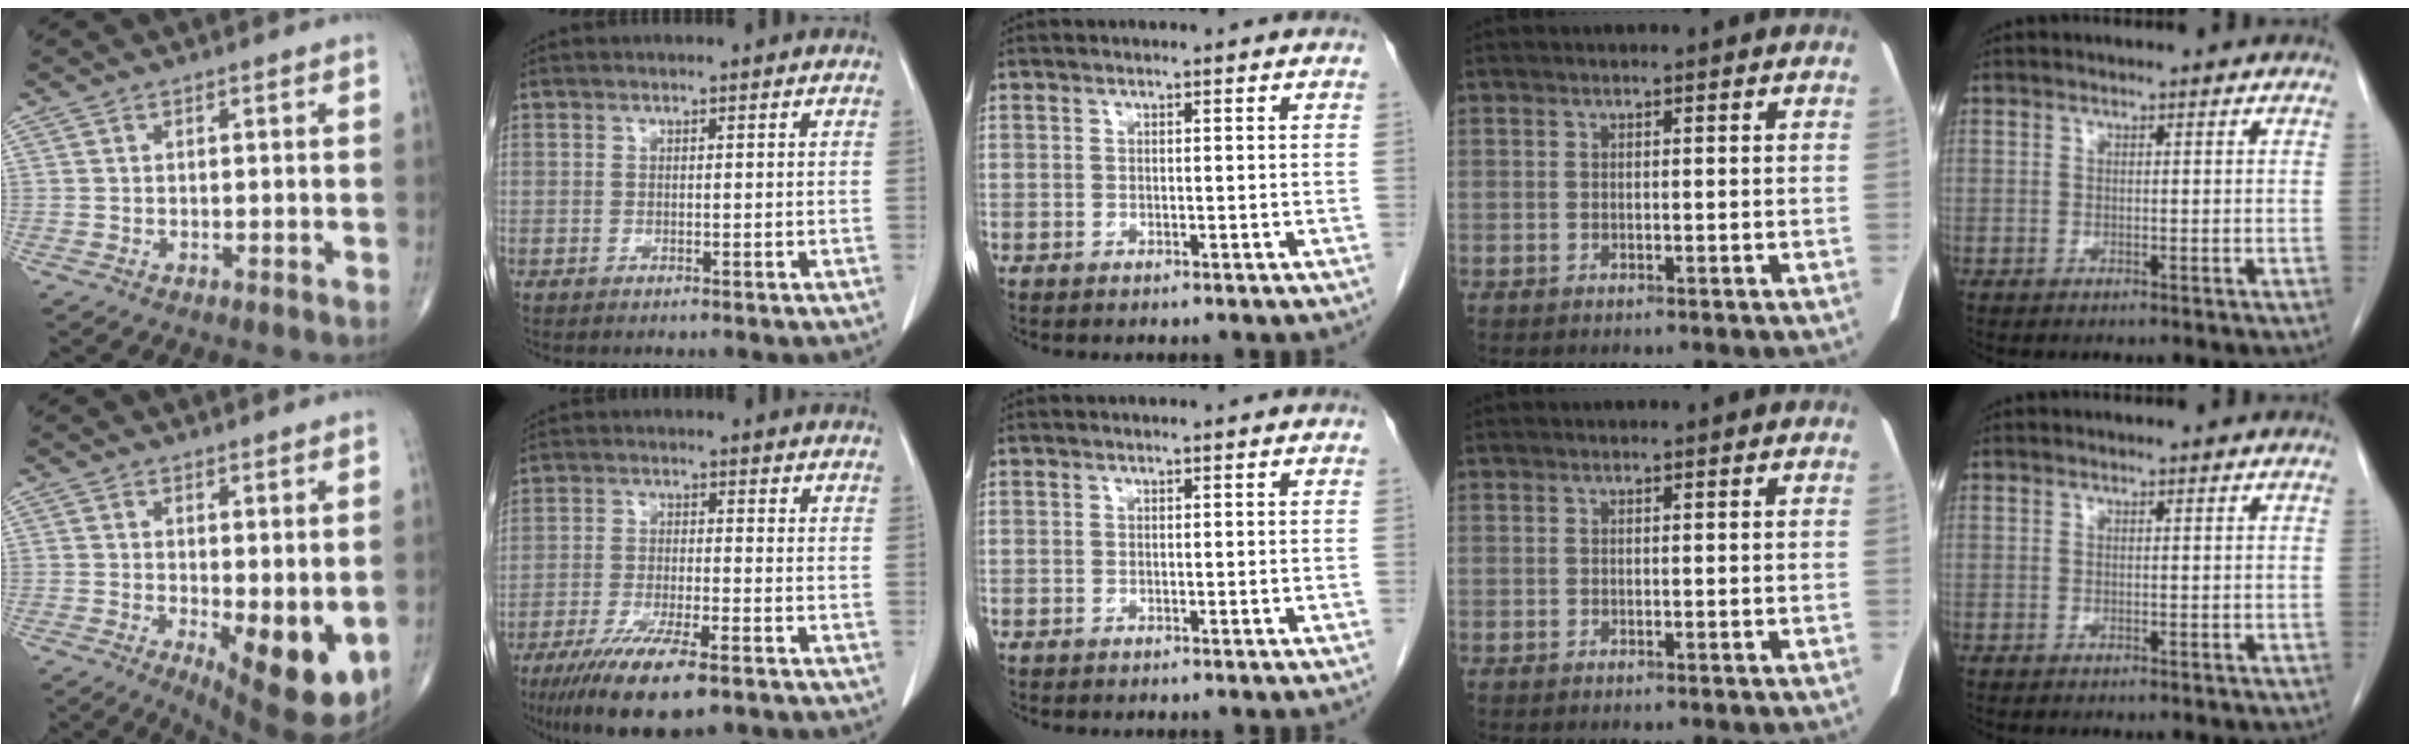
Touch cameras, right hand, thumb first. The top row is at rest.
{"thumb": {"total": 10.1, "force": [-1.4, 3.6, 9.3], "torque": [-0.120, -0.026, -0.007]}, "index": {"total": 11.8, "force": [-7.9, 2.2, 8.5], "torque": [-0.143, -0.026, -0.126]}}